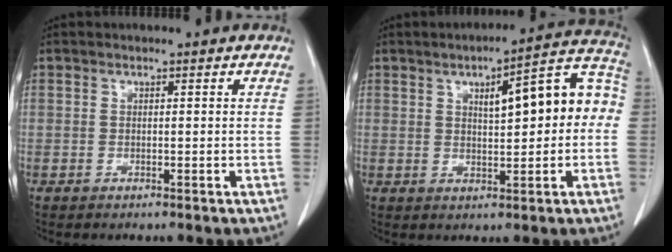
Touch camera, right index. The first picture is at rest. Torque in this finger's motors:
{"motor_torque": [0.59, 0.31, 0.26, 0.09]}